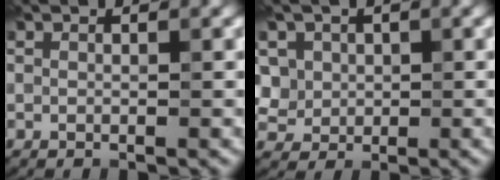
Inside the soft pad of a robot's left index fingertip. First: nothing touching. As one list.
[{"total": 5.2, "force": [2.1, 4.4, 1.8], "torque": [-0.051, 0.015, 0.031]}]